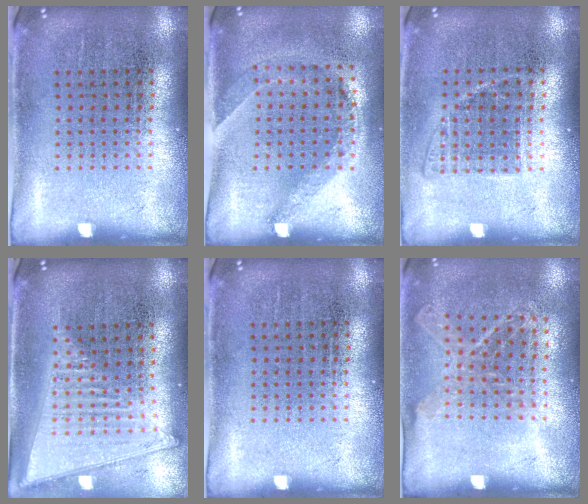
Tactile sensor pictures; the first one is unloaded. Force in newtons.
{"total": 1.4, "press": 1.0, "slide": 1.0}
{"total": 1.0, "press": 0.9, "slide": 0.4}
{"total": 1.8, "press": 1.6, "slide": 0.9}
{"total": 0.0}
{"total": 1.1, "press": 1.0, "slide": 0.4}